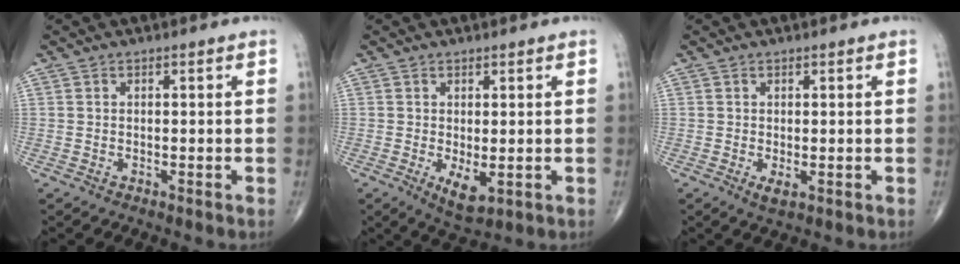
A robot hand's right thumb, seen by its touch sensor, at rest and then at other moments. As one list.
[{"total": 4.7, "force": [-0.8, 2.0, 4.1], "torque": [-0.064, -0.015, -0.003]}, {"total": 1.8, "force": [-0.3, 0.8, 1.6], "torque": [-0.028, -0.006, -0.001]}]